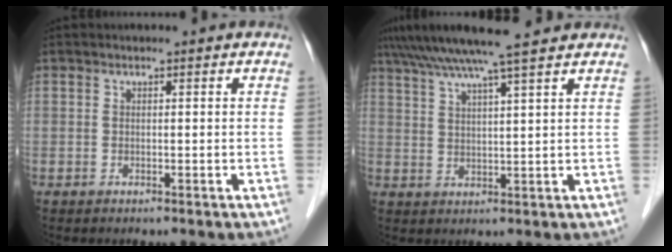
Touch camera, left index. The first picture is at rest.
{"total": 11.7, "force": [9.7, -0.5, 6.7], "torque": [-0.113, 0.029, 0.141]}